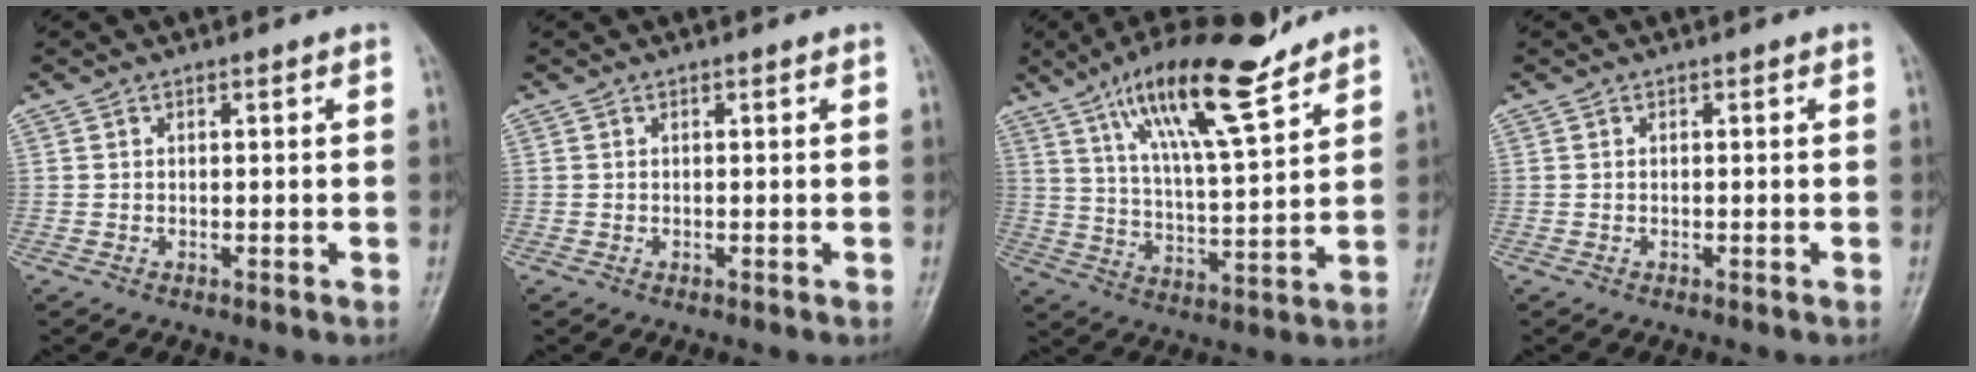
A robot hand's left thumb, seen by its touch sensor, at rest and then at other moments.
{"total": 0.0}
{"total": 16.9, "force": [11.7, 3.5, 11.7], "torque": [-0.189, -0.057, 0.208]}
{"total": 0.0}